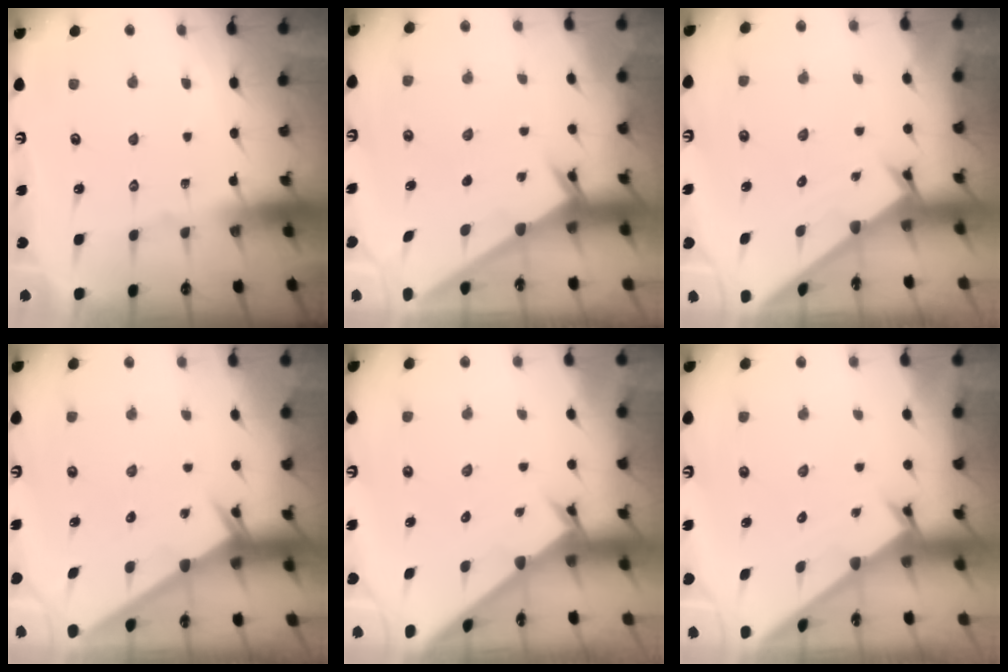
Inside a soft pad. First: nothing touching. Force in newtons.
{"total": 2.3, "press": 2.3, "slide": 0.2}
{"total": 1.6, "press": 1.6, "slide": 0.1}
{"total": 2.6, "press": 2.6, "slide": 0.0}
{"total": 2.4, "press": 2.4, "slide": 0.1}
{"total": 1.6, "press": 1.6, "slide": 0.1}